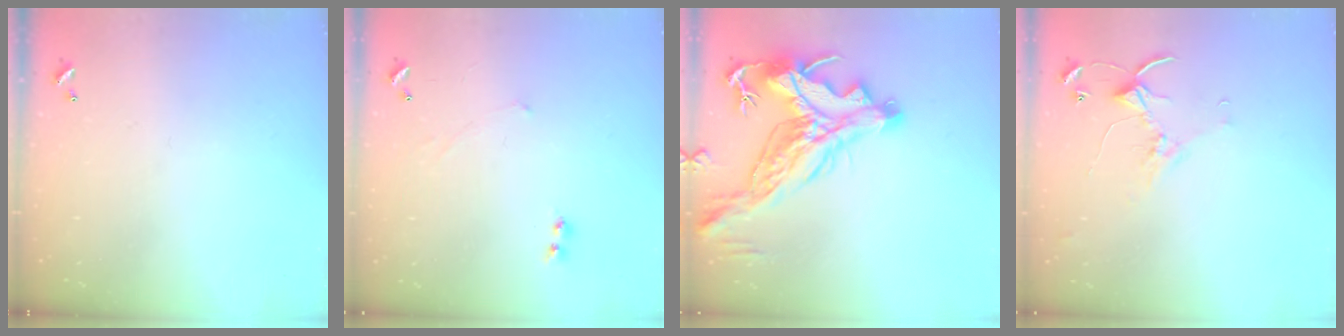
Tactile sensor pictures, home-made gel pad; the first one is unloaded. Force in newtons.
{"total": 2.4, "press": 2.3, "slide": 0.5}
{"total": 9.1, "press": 8.9, "slide": 2.0}
{"total": 2.8, "press": 2.8, "slide": 0.4}